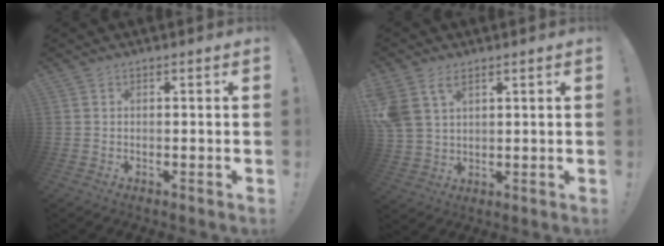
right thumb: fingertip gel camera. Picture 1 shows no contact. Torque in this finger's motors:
{"motor_torque": [0.26, 0.36, 0.49, 0.17, 0.14]}